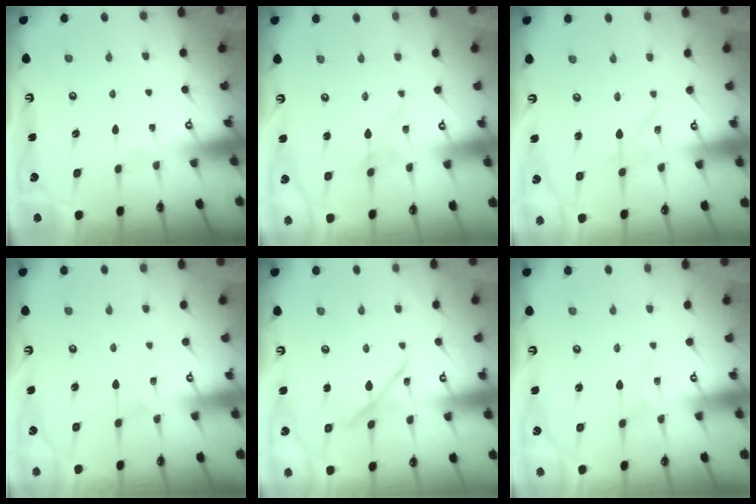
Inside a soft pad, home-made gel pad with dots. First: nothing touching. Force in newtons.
{"total": 1.1, "press": 1.1, "slide": 0.1}
{"total": 2.6, "press": 2.6, "slide": 0.1}
{"total": 5.0, "press": 5.0, "slide": 0.4}
{"total": 10.6, "press": 10.6, "slide": 0.8}
{"total": 1.1, "press": 1.1, "slide": 0.2}